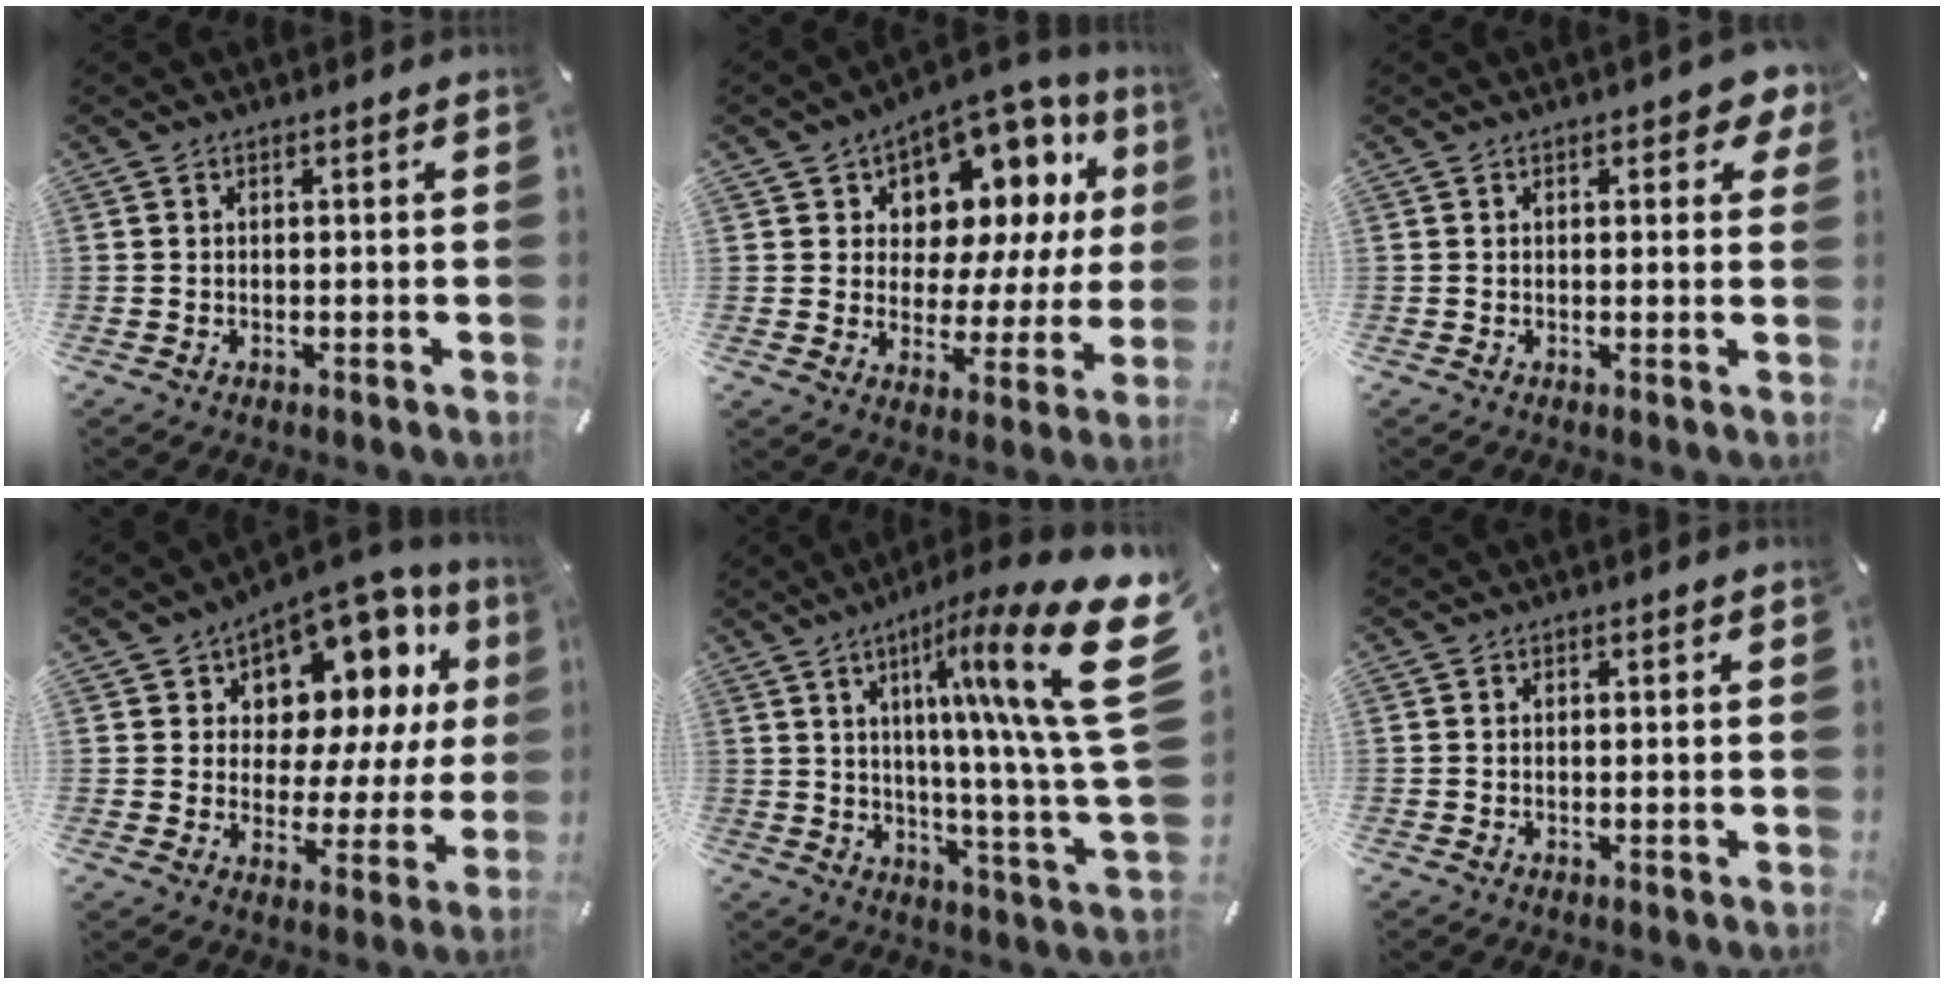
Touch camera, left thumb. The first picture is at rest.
{"total": 10.0, "force": [7.0, 6.5, 3.1], "torque": [-0.052, -0.070, 0.124]}
{"total": 3.5, "force": [1.6, 1.7, 2.6], "torque": [-0.032, -0.001, 0.022]}
{"total": 10.7, "force": [7.9, 6.3, 3.5], "torque": [-0.055, -0.080, 0.137]}
{"total": 27.6, "force": [9.4, 5.1, 25.5], "torque": [-0.368, -0.073, 0.141]}
{"total": 0.0}